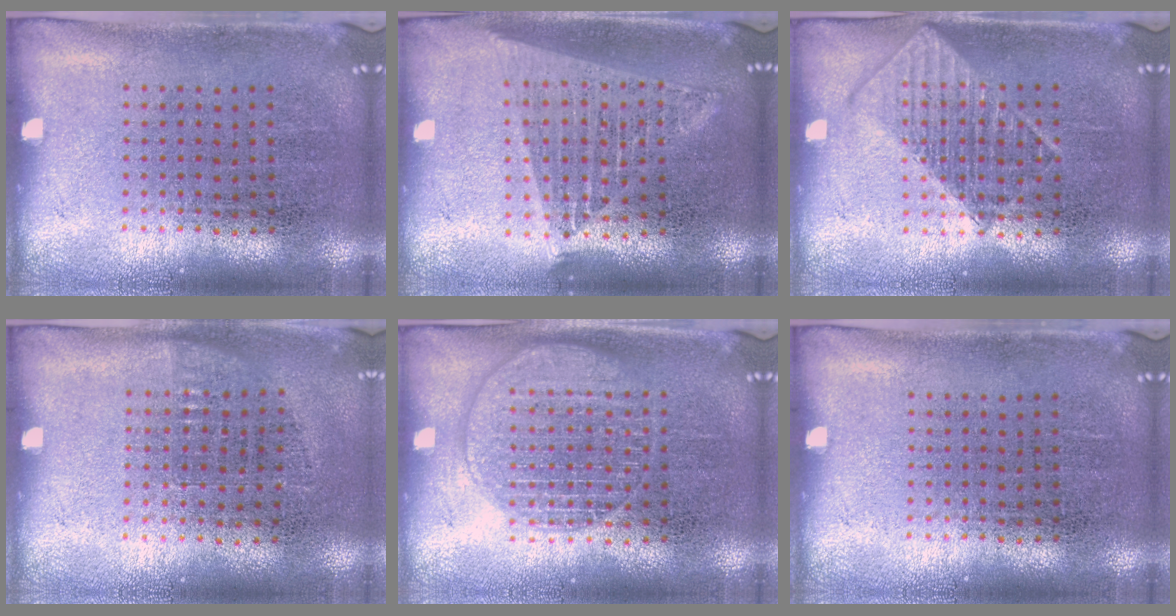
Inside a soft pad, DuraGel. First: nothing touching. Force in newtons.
{"total": 1.8, "press": 1.6, "slide": 0.8}
{"total": 1.2, "press": 1.2, "slide": 0.2}
{"total": 0.7, "press": 0.7, "slide": 0.4}
{"total": 3.0, "press": 2.9, "slide": 0.4}
{"total": 0.0}